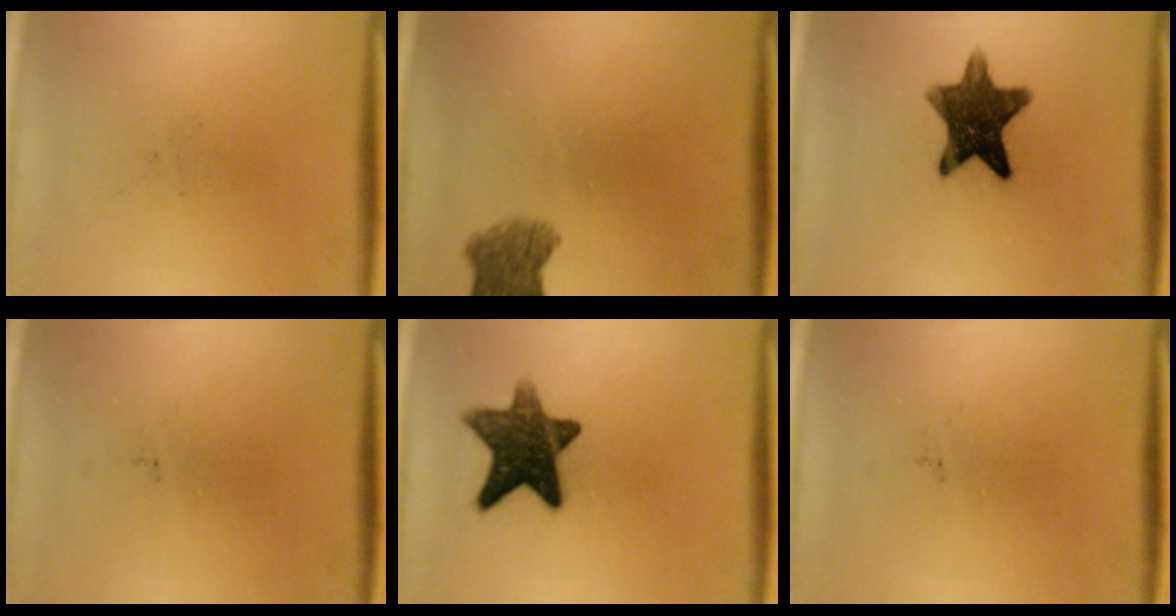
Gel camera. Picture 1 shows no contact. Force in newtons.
{"total": 4.9}
{"total": 12.2}
{"total": 0.0}
{"total": 11.9}
{"total": 0.0}